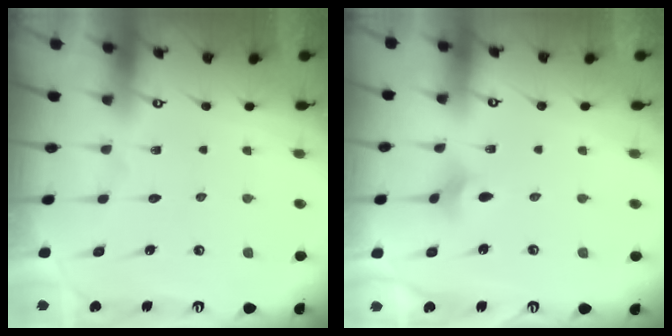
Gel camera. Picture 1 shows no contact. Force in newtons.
{"total": 2.0, "press": 2.0, "slide": 0.4}